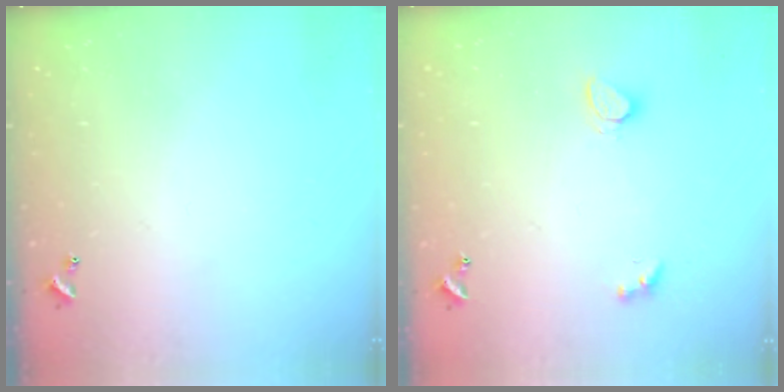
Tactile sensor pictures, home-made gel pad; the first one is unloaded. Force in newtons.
{"total": 1.6, "press": 1.6, "slide": 0.3}